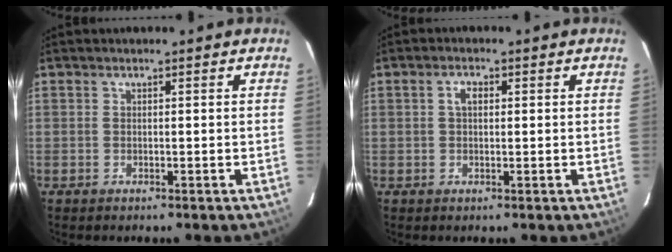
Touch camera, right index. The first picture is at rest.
{"total": 2.3, "force": [0.5, 1.3, 1.8], "torque": [-0.033, 0.008, 0.008]}